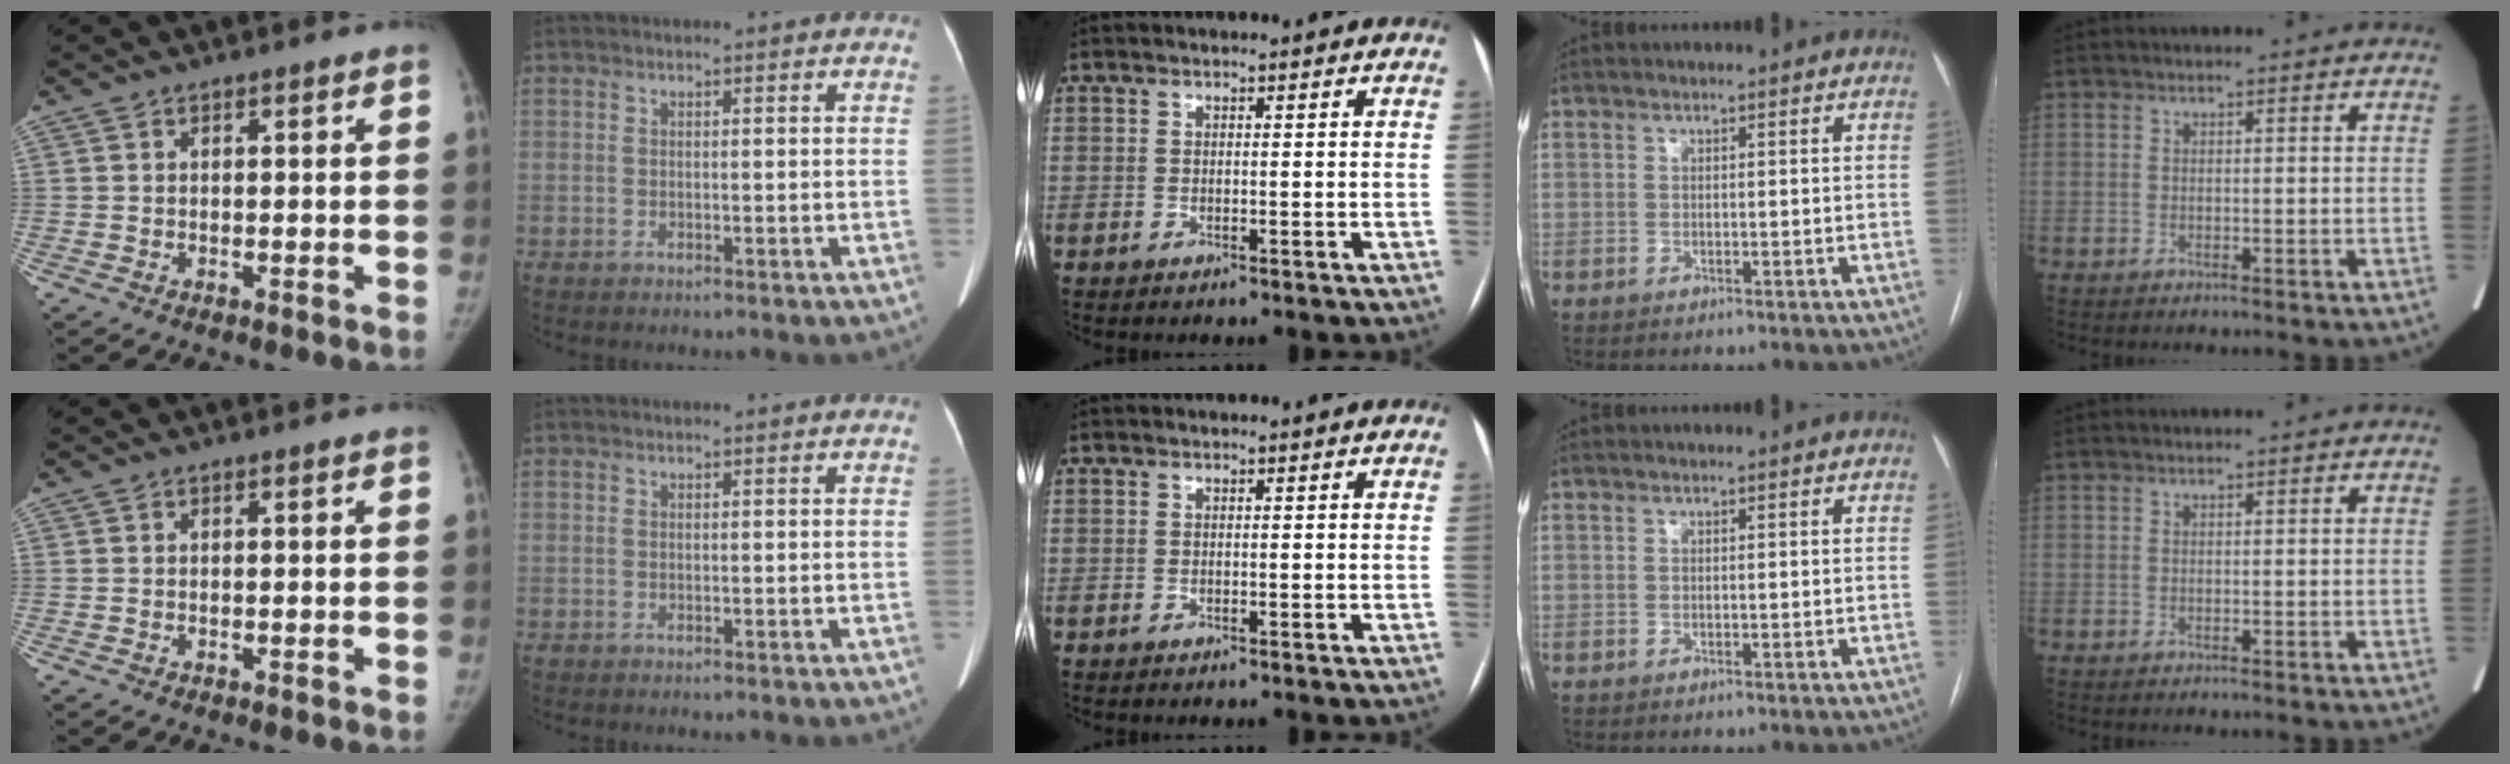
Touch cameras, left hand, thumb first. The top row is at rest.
{}